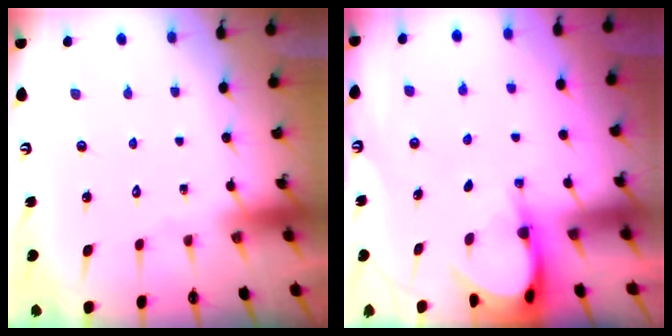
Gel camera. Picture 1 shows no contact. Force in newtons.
{"total": 3.9, "press": 3.9, "slide": 0.3}